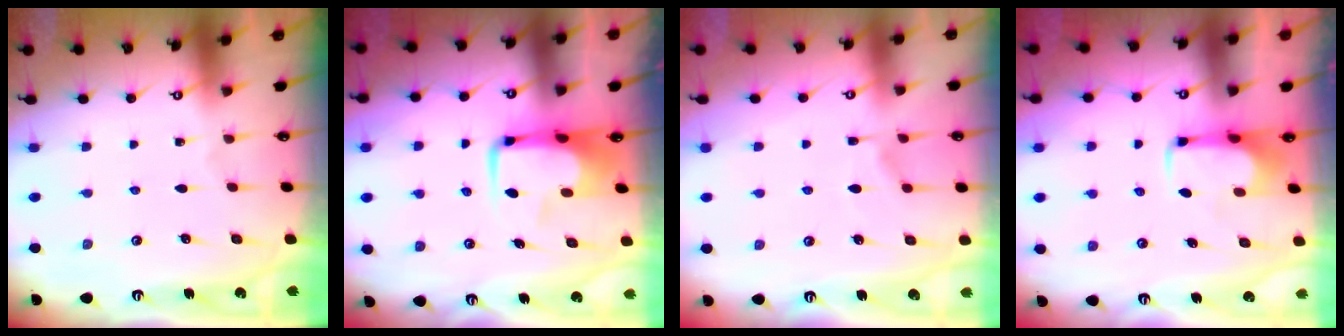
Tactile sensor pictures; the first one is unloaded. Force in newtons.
{"total": 7.1, "press": 7.0, "slide": 1.4}
{"total": 1.5, "press": 0.6, "slide": 1.4}
{"total": 1.6, "press": 1.5, "slide": 0.6}